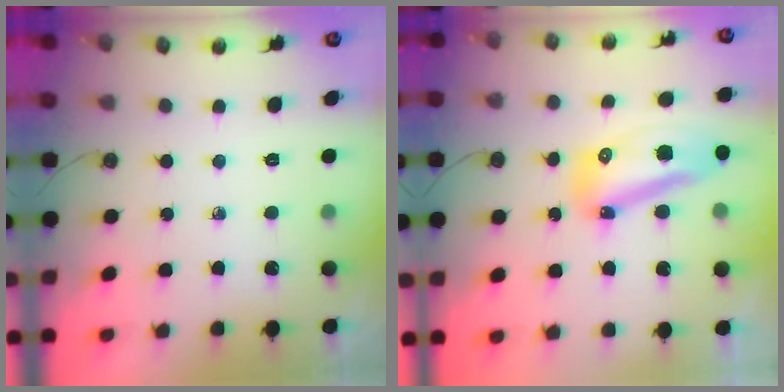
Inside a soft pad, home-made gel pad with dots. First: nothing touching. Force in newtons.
{"total": 13.2, "press": 13.1, "slide": 1.4}